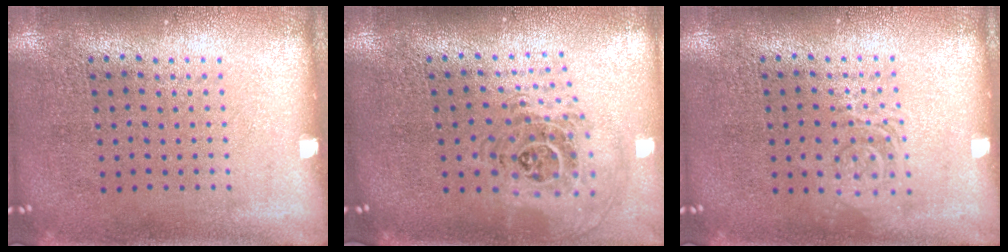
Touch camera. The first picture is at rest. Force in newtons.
{"total": 1.3, "press": 1.2, "slide": 0.6}
{"total": 2.2, "press": 2.1, "slide": 0.4}